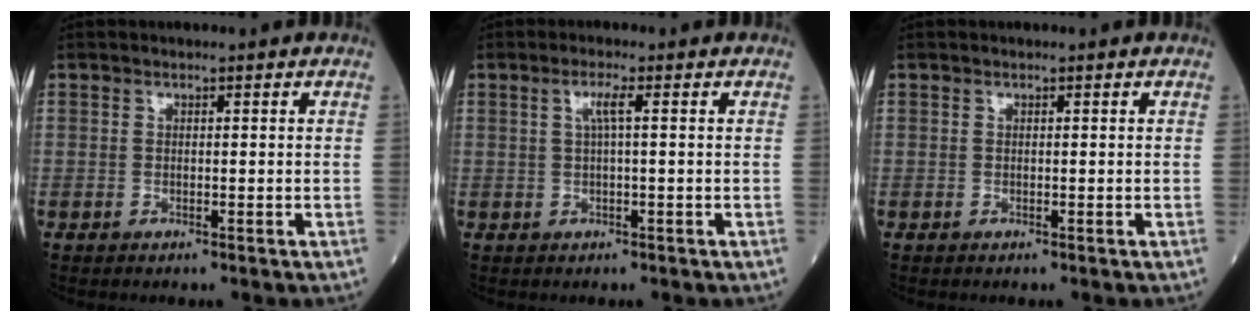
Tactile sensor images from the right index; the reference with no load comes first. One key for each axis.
{"total": 2.2, "fx": 0.5, "fy": -0.2, "fz": 2.1, "tx": -0.044, "ty": 0.006, "tz": 0.009}
{"total": 0.0}